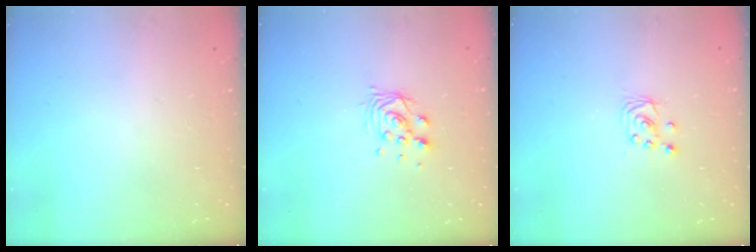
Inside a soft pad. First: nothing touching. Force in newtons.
{"total": 7.0, "press": 7.0, "slide": 0.4}
{"total": 2.4, "press": 2.4, "slide": 0.2}